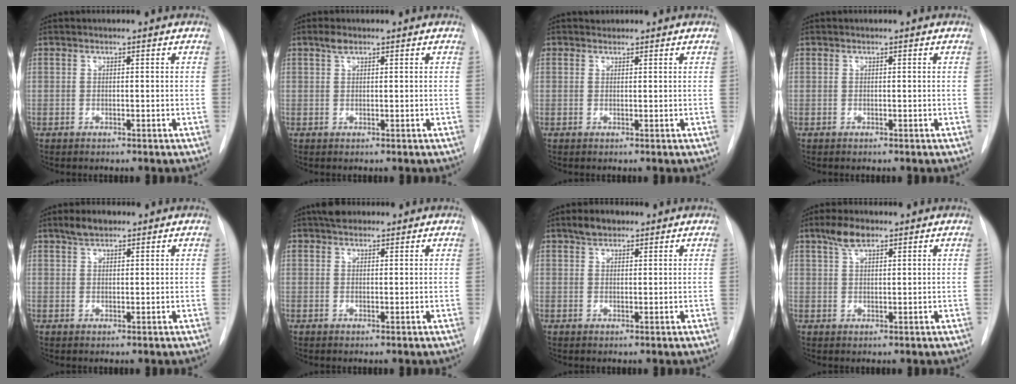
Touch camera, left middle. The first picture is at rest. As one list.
[{"total": 1.3, "force": [0.9, 0.5, 0.8], "torque": [-0.015, 0.008, 0.017]}, {"total": 0.9, "force": [0.7, 0.5, -0.1], "torque": [0.002, 0.007, 0.010]}, {"total": 0.0}, {"total": 3.0, "force": [2.2, 1.2, 1.5], "torque": [-0.031, 0.009, 0.038]}, {"total": 3.4, "force": [2.7, 1.7, 1.1], "torque": [-0.019, 0.021, 0.042]}, {"total": 2.9, "force": [2.1, 1.5, 1.3], "torque": [-0.026, 0.010, 0.034]}, {"total": 3.7, "force": [2.5, 1.3, 2.3], "torque": [-0.049, 0.010, 0.049]}]